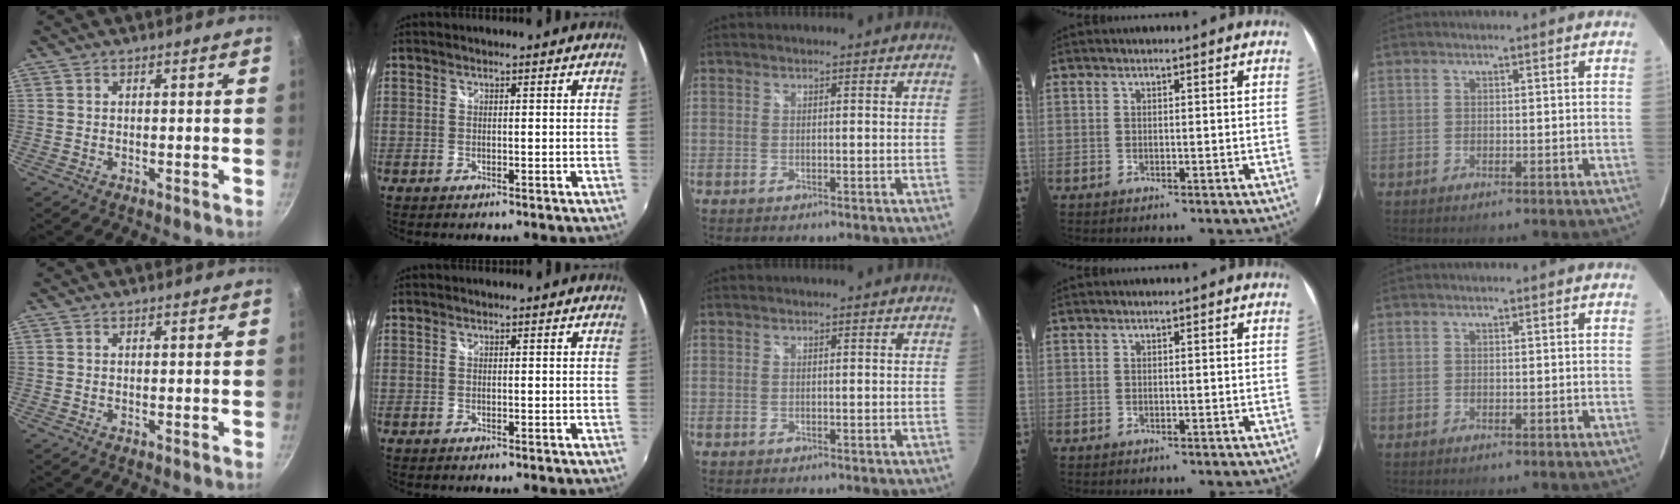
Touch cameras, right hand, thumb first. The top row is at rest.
{}